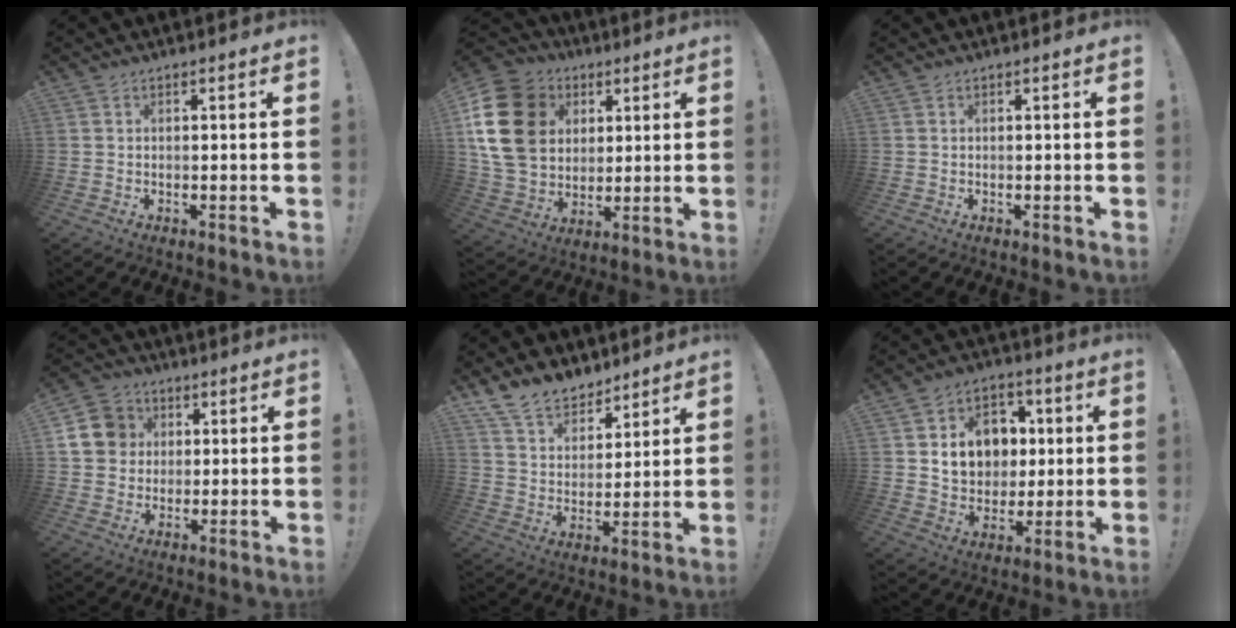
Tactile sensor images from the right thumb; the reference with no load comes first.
{"total": 20.5, "force": [5.3, 15.9, 11.8], "torque": [-0.216, -0.010, 0.110]}
{"total": 0.0}
{"total": 10.8, "force": [1.6, 10.2, 3.0], "torque": [-0.041, 0.003, 0.038]}
{"total": 12.3, "force": [10.0, 6.5, 3.0], "torque": [-0.069, -0.075, 0.195]}
{"total": 14.0, "force": [2.9, 11.9, 6.7], "torque": [-0.077, -0.008, 0.067]}